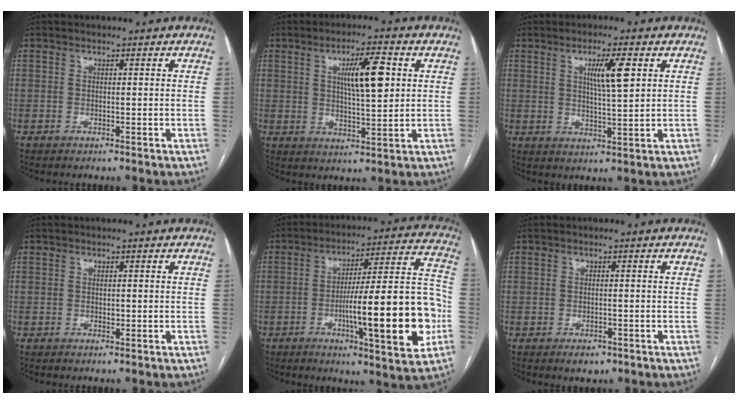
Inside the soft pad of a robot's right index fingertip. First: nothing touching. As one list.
[{"total": 8.5, "force": [2.3, 1.5, 8.0], "torque": [-0.135, 0.007, 0.042]}, {"total": 6.2, "force": [2.2, 0.4, 5.8], "torque": [-0.101, 0.000, 0.038]}, {"total": 0.7, "force": [0.0, 0.4, 0.5], "torque": [-0.008, -0.001, 0.002]}, {"total": 21.6, "force": [-5.4, 2.4, 20.8], "torque": [-0.273, 0.013, -0.073]}, {"total": 2.2, "force": [-1.3, 1.4, 1.1], "torque": [-0.012, 0.001, -0.009]}]